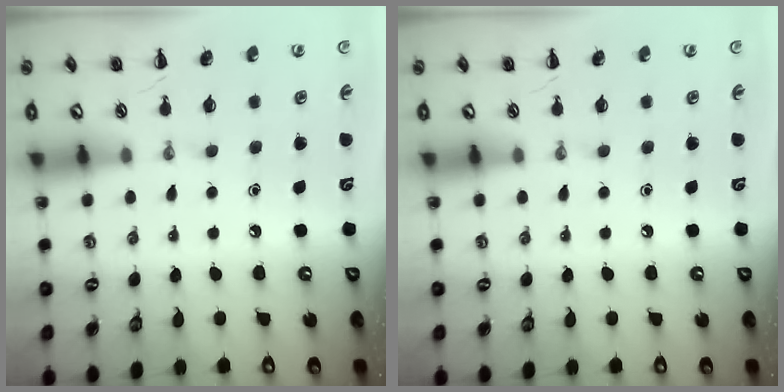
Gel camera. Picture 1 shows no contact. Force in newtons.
{"total": 0.0}